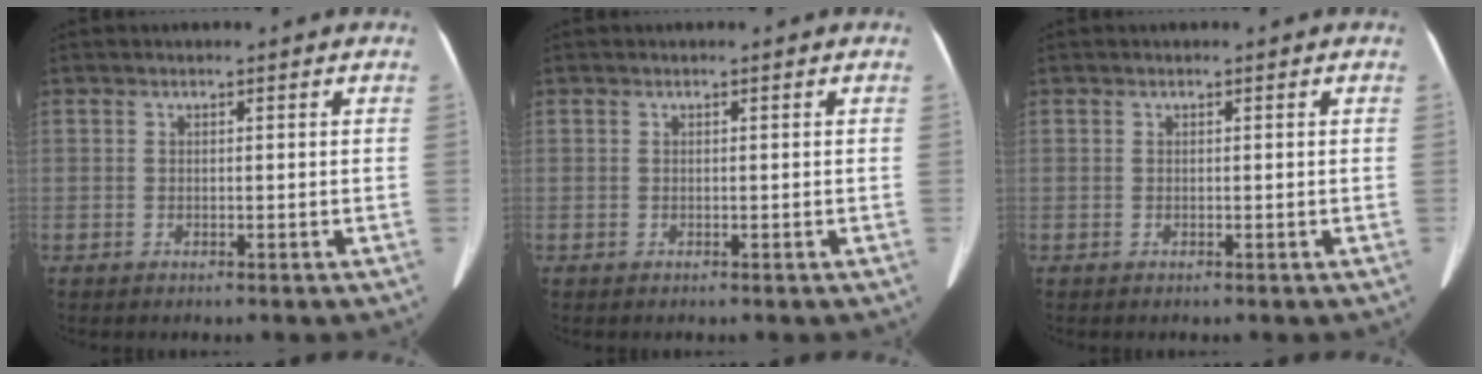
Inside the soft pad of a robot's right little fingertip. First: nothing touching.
{"total": 0.0}
{"total": 0.0}